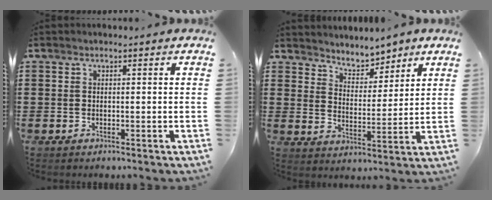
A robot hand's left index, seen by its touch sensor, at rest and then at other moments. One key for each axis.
{"total": 4.9, "fx": 4.6, "fy": 1.5, "fz": 0.8, "tx": -0.031, "ty": -0.022, "tz": 0.079}